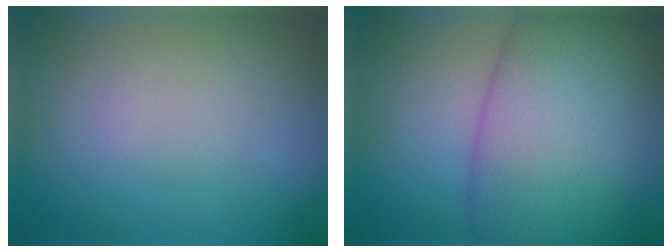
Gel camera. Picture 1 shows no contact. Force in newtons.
{"total": 12.1, "press": 12.1, "slide": 0.5}